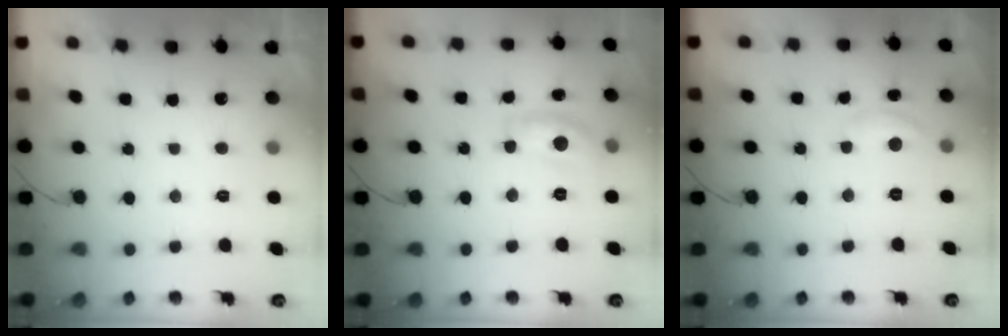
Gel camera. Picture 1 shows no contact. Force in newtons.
{"total": 10.5, "press": 10.5, "slide": 0.4}
{"total": 5.7, "press": 5.7, "slide": 0.2}